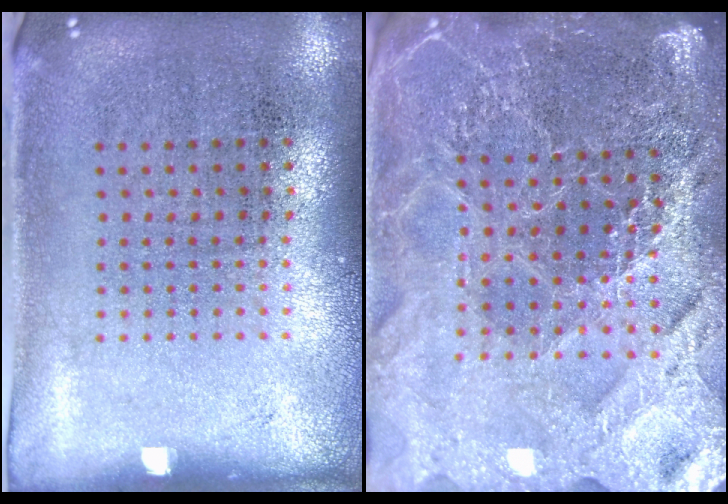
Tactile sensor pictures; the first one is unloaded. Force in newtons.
{"total": 5.1, "press": 4.6, "slide": 2.2}